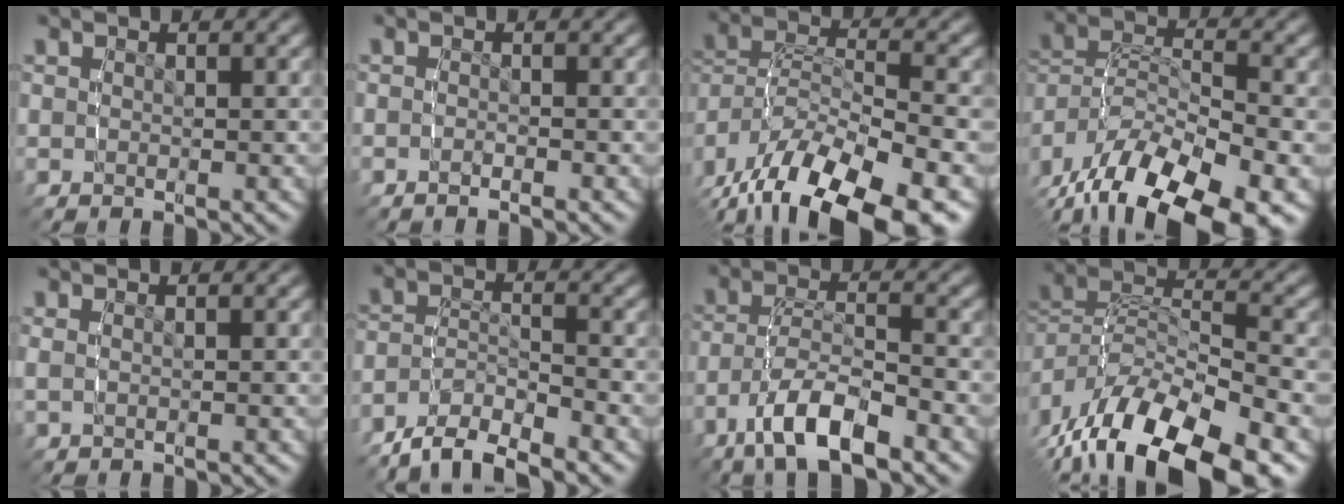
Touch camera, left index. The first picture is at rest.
{"total": 1.1, "force": [-1.1, 0.0, 0.0], "torque": [-0.010, 0.002, -0.021]}
{"total": 8.5, "force": [-4.5, 4.7, 5.4], "torque": [-0.113, -0.026, -0.056]}
{"total": 9.1, "force": [-4.0, 5.8, 5.7], "torque": [-0.117, -0.025, -0.055]}
{"total": 0.7, "force": [0.4, -0.2, 0.5], "torque": [-0.013, 0.004, 0.007]}
{"total": 5.5, "force": [-4.5, 2.5, 1.9], "torque": [-0.038, -0.007, -0.077]}
{"total": 5.1, "force": [-2.7, 2.0, 3.8], "torque": [-0.080, -0.007, -0.043]}
{"total": 9.0, "force": [-3.3, 5.6, 6.3], "torque": [-0.129, -0.020, -0.044]}